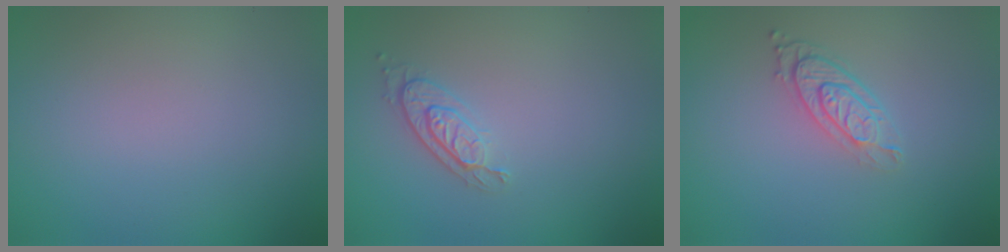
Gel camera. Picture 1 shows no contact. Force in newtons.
{"total": 2.0, "press": 1.8, "slide": 0.9}
{"total": 3.1, "press": 2.2, "slide": 2.2}